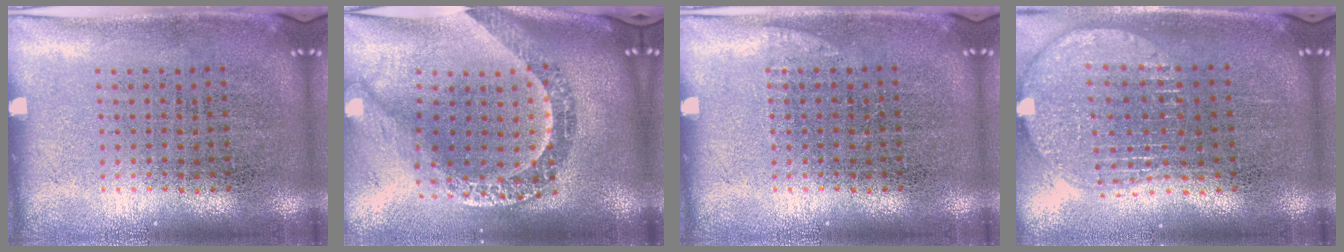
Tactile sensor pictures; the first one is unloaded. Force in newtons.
{"total": 3.0, "press": 2.3, "slide": 2.0}
{"total": 0.7, "press": 0.7, "slide": 0.2}
{"total": 1.9, "press": 1.6, "slide": 1.0}